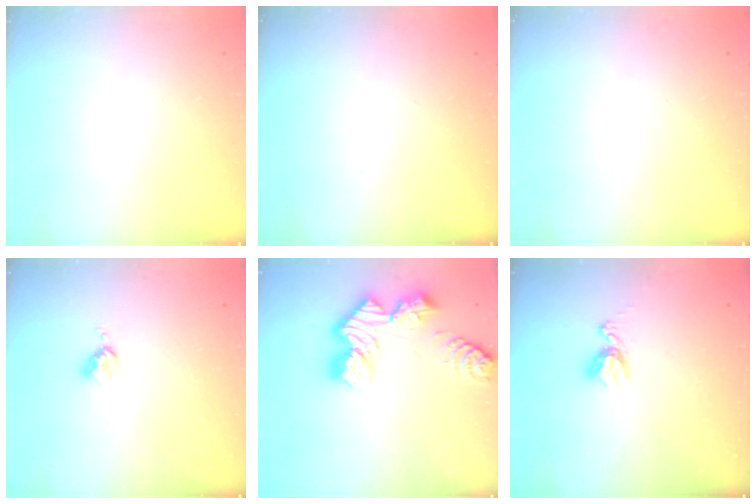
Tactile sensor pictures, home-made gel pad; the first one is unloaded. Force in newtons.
{"total": 0.0}
{"total": 0.0}
{"total": 3.7, "press": 3.6, "slide": 0.5}
{"total": 12.8, "press": 12.7, "slide": 1.1}
{"total": 5.0, "press": 4.9, "slide": 0.6}